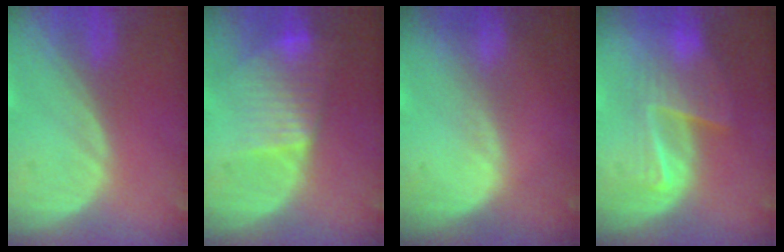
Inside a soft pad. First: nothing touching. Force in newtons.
{"total": 7.9, "press": 6.7, "slide": 4.2}
{"total": 1.1, "press": 0.7, "slide": 0.9}
{"total": 6.5, "press": 6.0, "slide": 2.4}